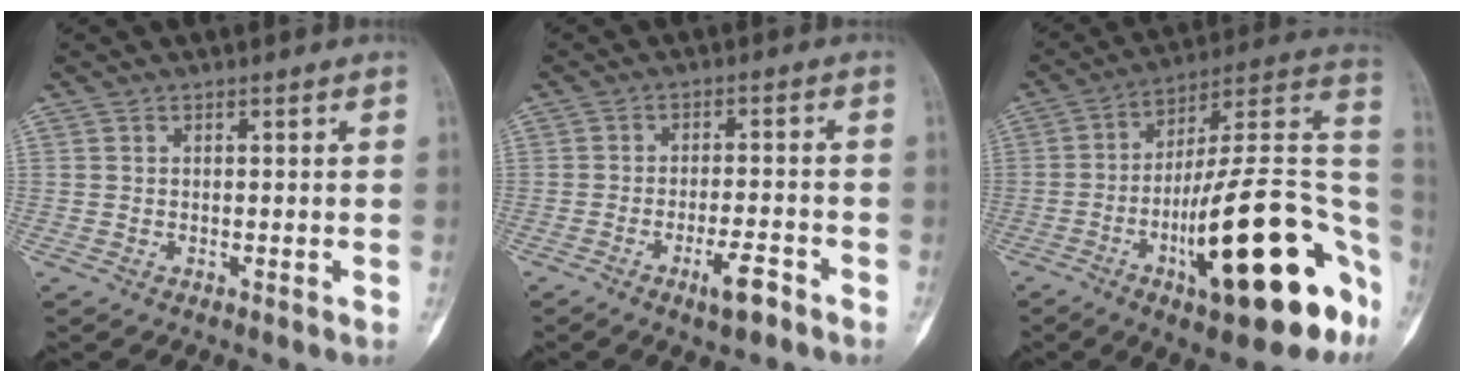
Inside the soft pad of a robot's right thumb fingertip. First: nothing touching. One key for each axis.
{"total": 5.3, "fx": -3.2, "fy": 1.3, "fz": 4.0, "tx": -0.070, "ty": 0.019, "tz": -0.051}
{"total": 29.2, "fx": -10.1, "fy": 8.5, "fz": 26.1, "tx": -0.320, "ty": 0.044, "tz": -0.148}